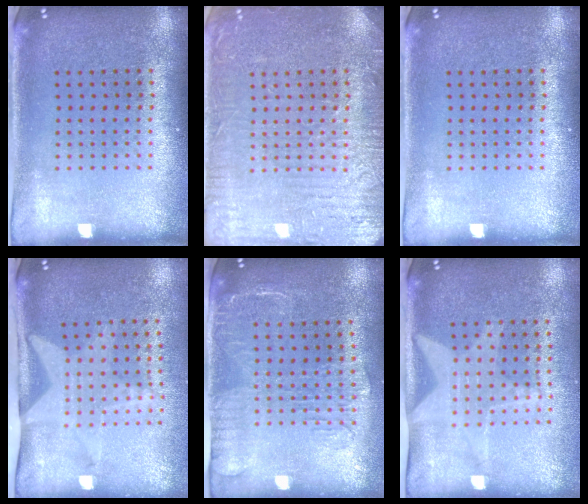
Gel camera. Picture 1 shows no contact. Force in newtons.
{"total": 5.0, "press": 5.0, "slide": 0.6}
{"total": 0.0}
{"total": 2.1, "press": 1.6, "slide": 1.3}
{"total": 1.8, "press": 1.5, "slide": 0.9}
{"total": 1.9, "press": 1.5, "slide": 1.1}